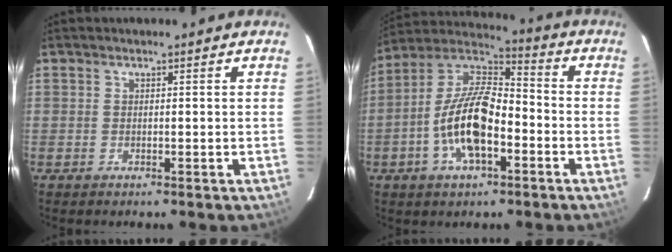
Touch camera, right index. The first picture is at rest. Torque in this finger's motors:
{"motor_torque": [2.14, 0.00, 1.06, 0.21]}